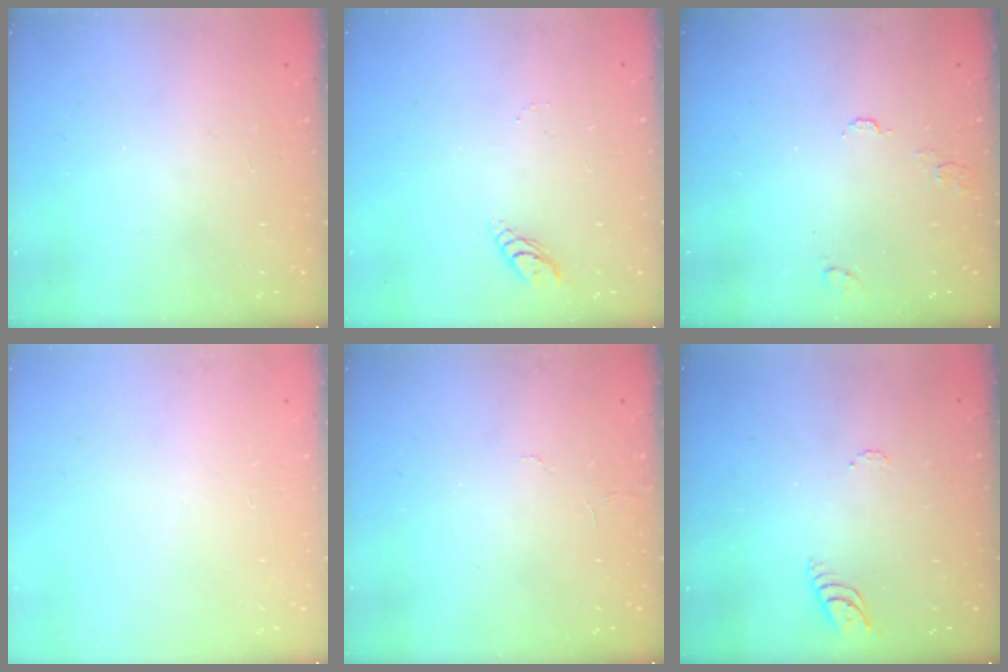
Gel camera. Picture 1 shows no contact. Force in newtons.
{"total": 3.7, "press": 3.7, "slide": 0.4}
{"total": 5.1, "press": 5.1, "slide": 0.5}
{"total": 0.0}
{"total": 3.4, "press": 3.4, "slide": 0.3}
{"total": 4.2, "press": 4.2, "slide": 0.4}